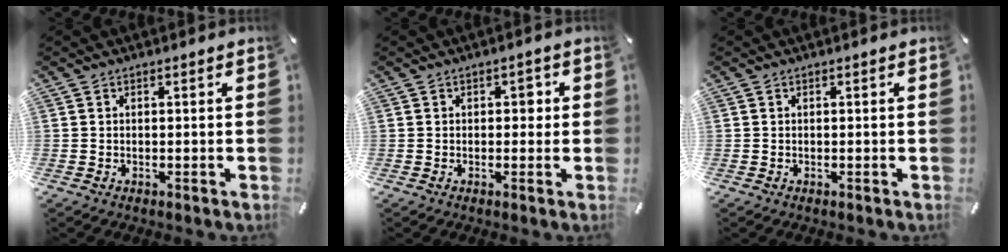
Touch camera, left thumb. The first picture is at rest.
{"total": 2.1, "force": [0.2, 1.5, 1.4], "torque": [-0.006, -0.001, -0.006]}
{"total": 0.0}